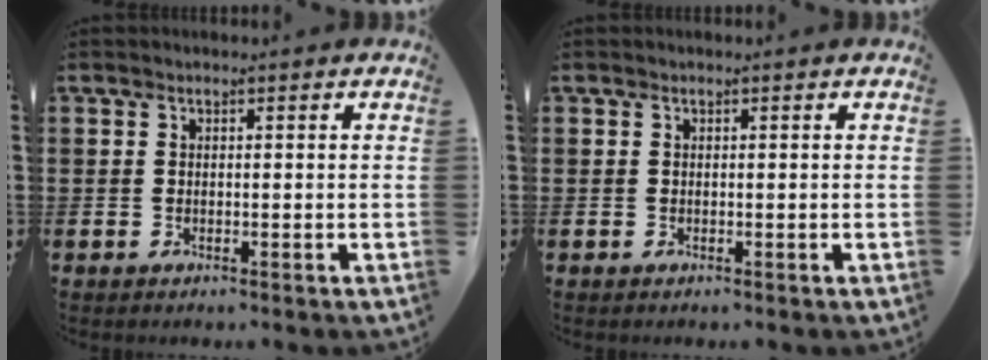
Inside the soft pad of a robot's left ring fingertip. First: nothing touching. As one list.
[{"total": 0.0}]